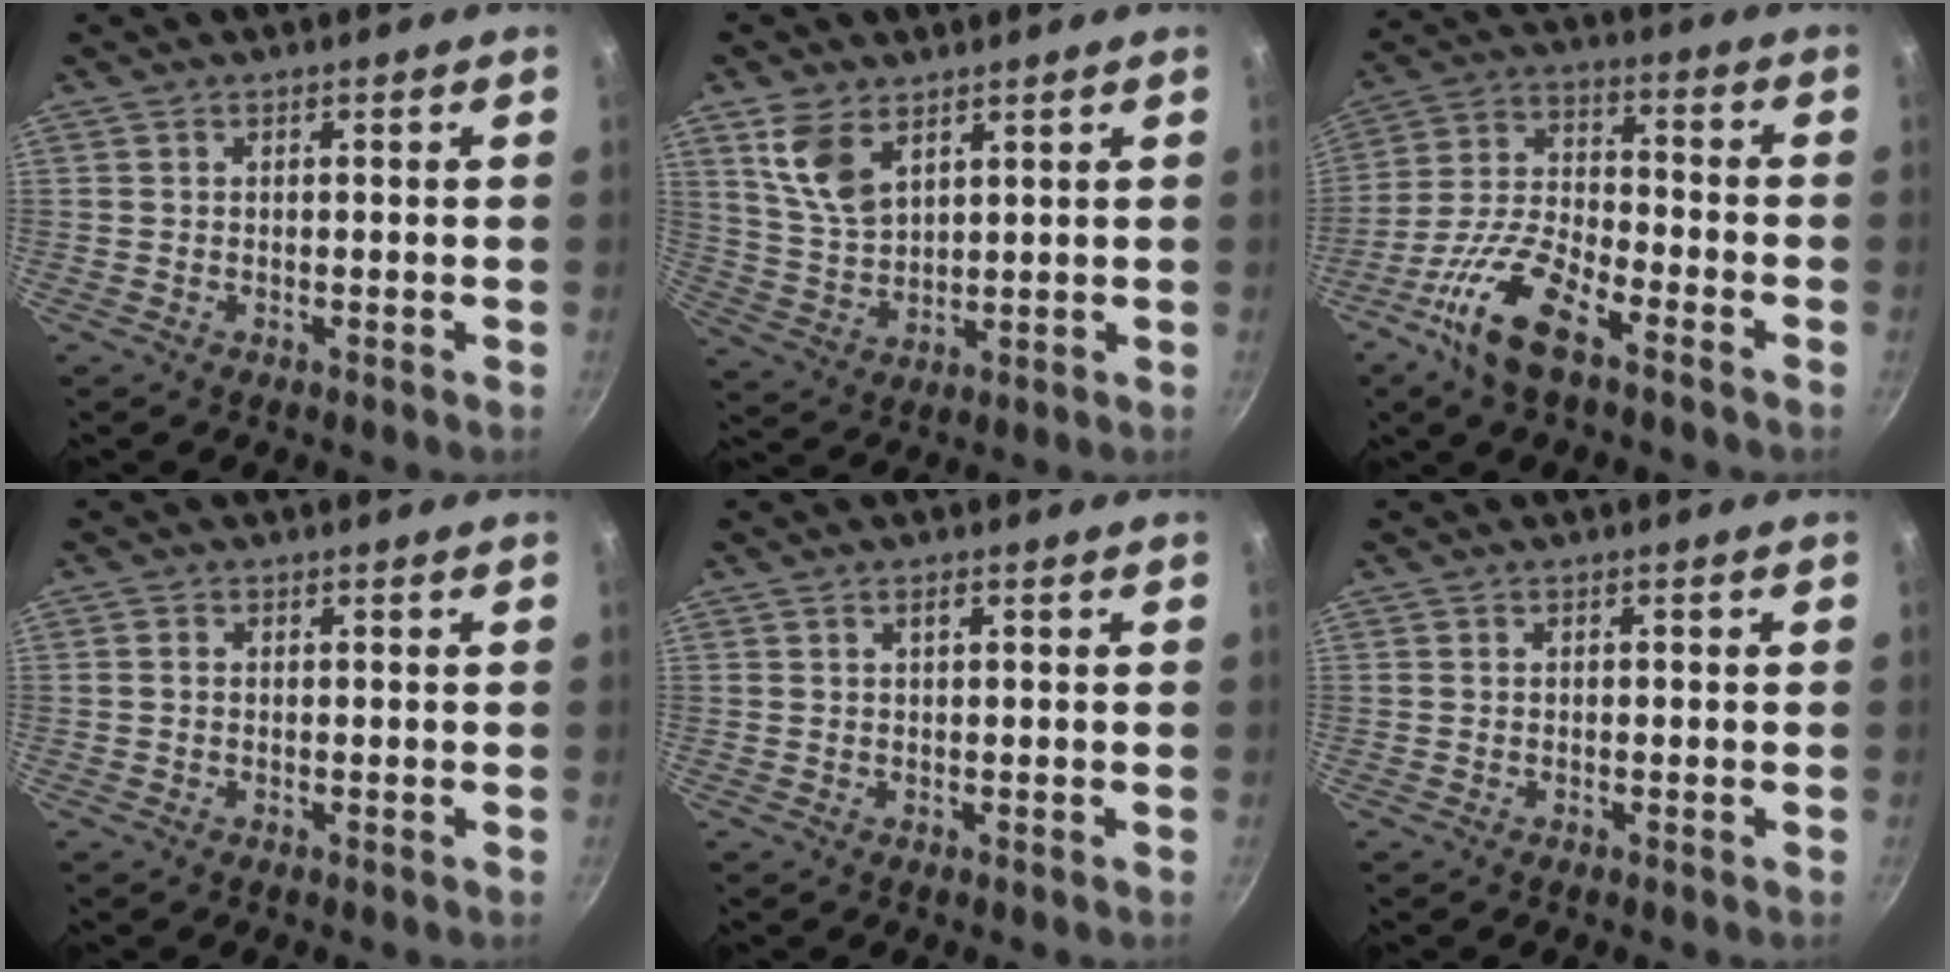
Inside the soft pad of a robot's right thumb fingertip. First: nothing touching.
{"total": 8.7, "force": [4.8, 4.9, 5.4], "torque": [-0.093, -0.027, 0.103]}
{"total": 13.9, "force": [-8.2, 5.2, 10.1], "torque": [-0.200, 0.041, -0.166]}
{"total": 0.8, "force": [-0.1, 0.7, 0.4], "torque": [-0.008, 0.005, -0.003]}
{"total": 1.0, "force": [0.4, 0.3, 0.9], "torque": [-0.017, 0.005, 0.007]}
{"total": 0.0}